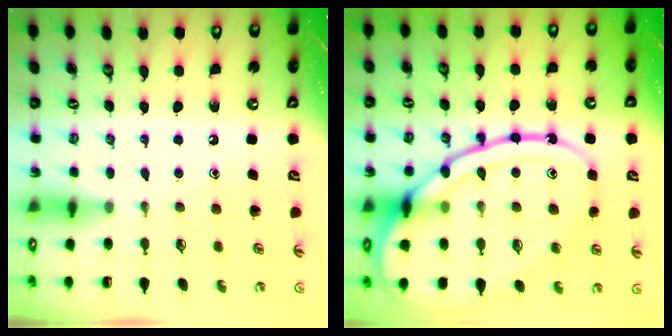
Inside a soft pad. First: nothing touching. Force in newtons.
{"total": 20.7, "press": 20.6, "slide": 2.0}